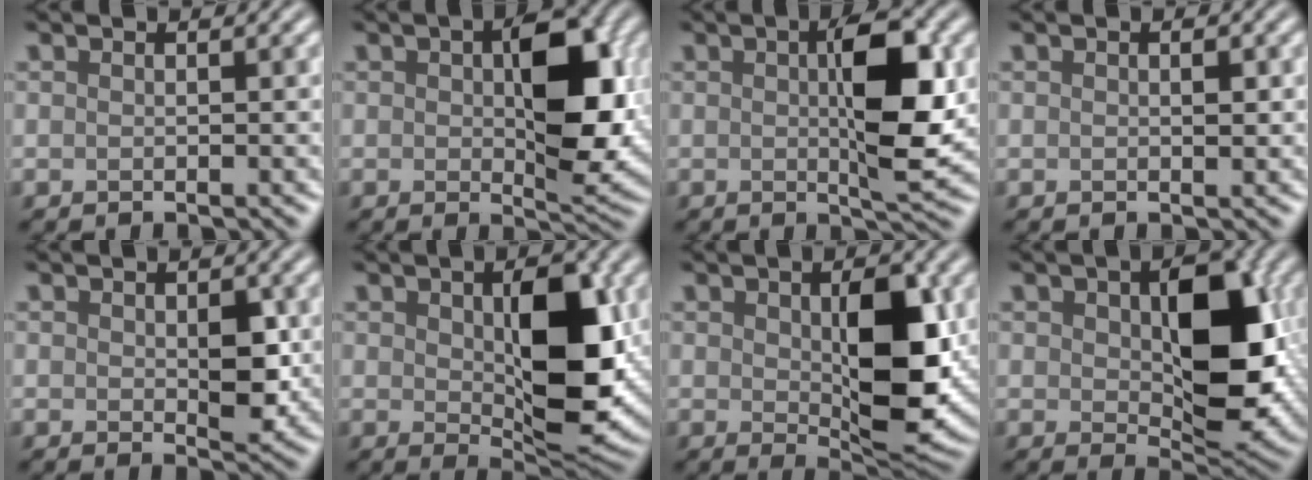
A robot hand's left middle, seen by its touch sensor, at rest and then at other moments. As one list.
[{"total": 8.0, "force": [0.6, 3.6, 7.1], "torque": [-0.099, -0.003, 0.011]}, {"total": 6.9, "force": [0.8, 1.8, 6.6], "torque": [-0.100, 0.002, 0.011]}, {"total": 1.0, "force": [0.1, 0.5, 0.8], "torque": [-0.009, -0.001, 0.002]}, {"total": 3.1, "force": [0.1, 1.6, 2.6], "torque": [-0.039, -0.008, 0.006]}, {"total": 8.8, "force": [0.8, 4.0, 7.7], "torque": [-0.121, -0.010, 0.024]}, {"total": 8.1, "force": [0.5, 3.4, 7.3], "torque": [-0.113, -0.010, 0.018]}, {"total": 9.2, "force": [0.8, 4.9, 7.7], "torque": [-0.122, -0.009, 0.024]}]